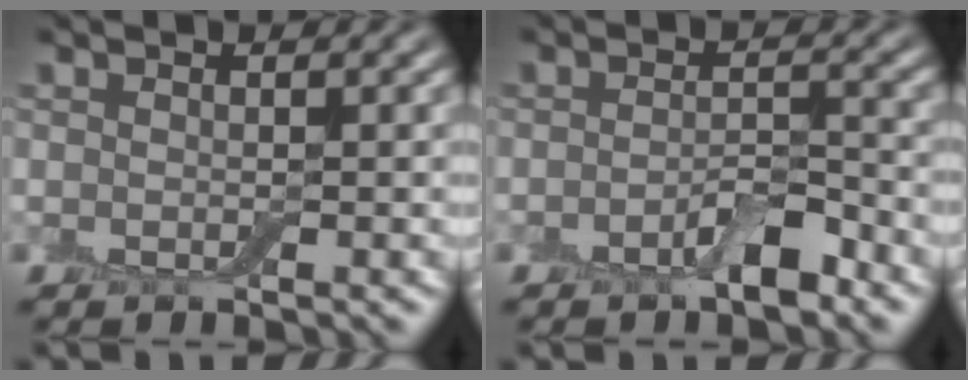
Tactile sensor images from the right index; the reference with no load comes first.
{"total": 2.9, "force": [-1.6, 1.1, 2.2], "torque": [-0.035, 0.007, -0.028]}